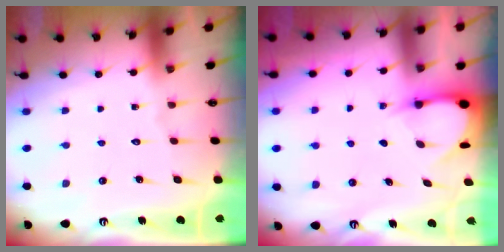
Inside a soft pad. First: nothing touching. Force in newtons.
{"total": 3.3, "press": 3.3, "slide": 0.4}